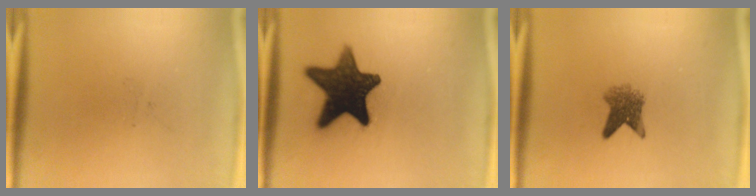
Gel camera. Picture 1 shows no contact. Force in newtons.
{"total": 15.6}
{"total": 4.0}